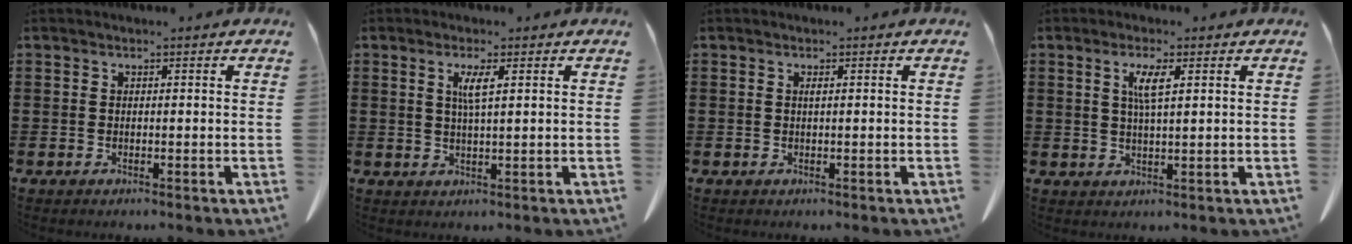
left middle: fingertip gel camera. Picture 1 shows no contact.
{"total": 2.9, "force": [1.0, 0.2, 2.7], "torque": [-0.056, 0.000, 0.015]}
{"total": 0.5, "force": [0.1, 0.0, 0.5], "torque": [-0.011, -0.002, 0.004]}
{"total": 3.6, "force": [1.3, 0.6, 3.3], "torque": [-0.069, 0.004, 0.020]}